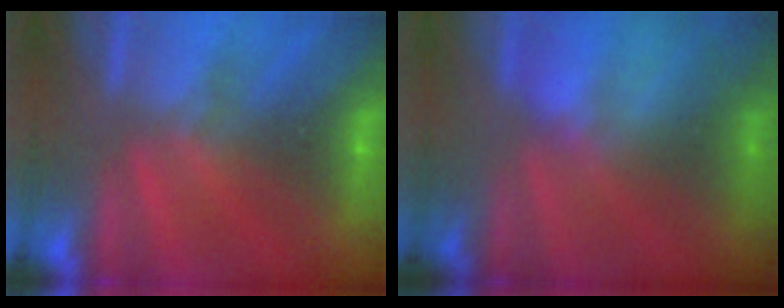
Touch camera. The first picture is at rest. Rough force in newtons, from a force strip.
{"total": 4.4}